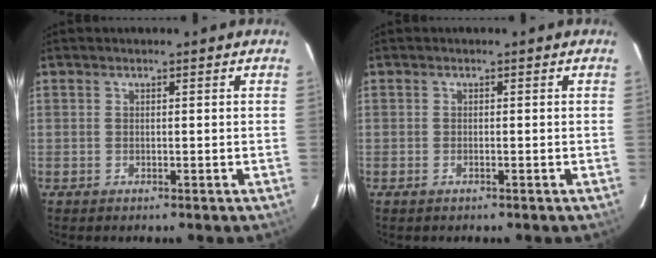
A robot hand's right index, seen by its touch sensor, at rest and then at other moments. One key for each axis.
{"total": 0.7, "fx": -0.5, "fy": 0.2, "fz": 0.4, "tx": -0.008, "ty": -0.001, "tz": -0.011}